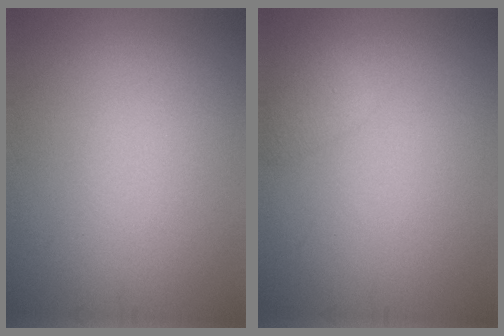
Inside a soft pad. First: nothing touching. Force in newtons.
{"total": 1.4, "press": 1.4, "slide": 0.1}